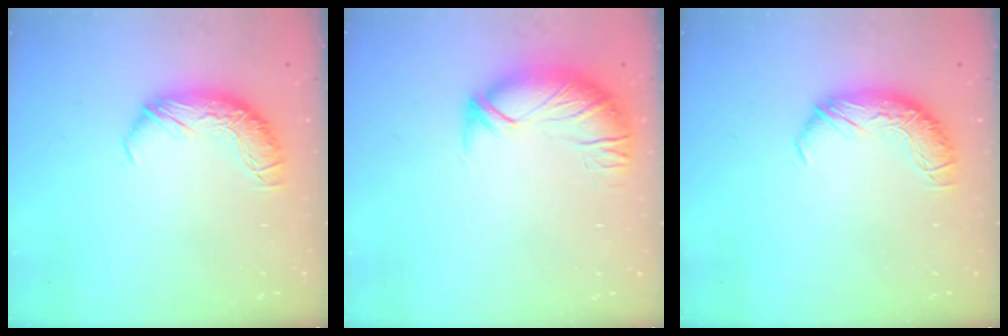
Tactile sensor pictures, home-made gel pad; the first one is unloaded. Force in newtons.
{"total": 3.0, "press": 1.6, "slide": 2.5}
{"total": 0.0}